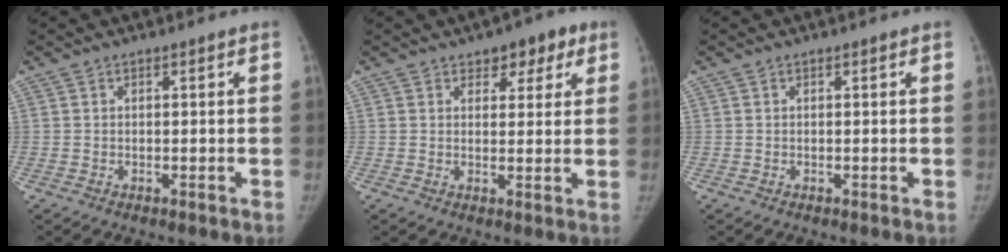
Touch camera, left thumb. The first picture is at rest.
{"total": 5.9, "force": [3.3, 3.6, 3.3], "torque": [0.000, -0.010, 0.040]}
{"total": 0.0}